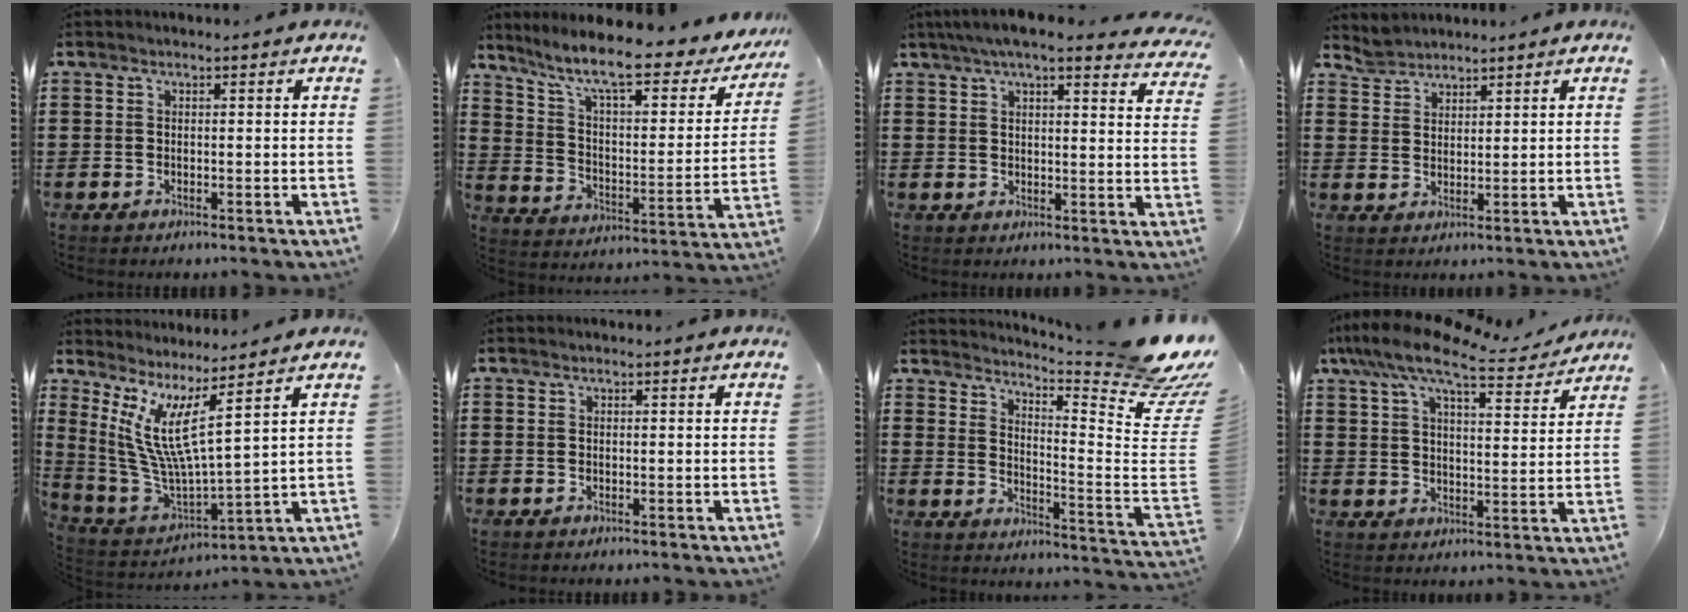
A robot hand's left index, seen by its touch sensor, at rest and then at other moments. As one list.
[{"total": 10.3, "force": [8.1, 1.0, 6.3], "torque": [-0.144, -0.053, 0.132]}, {"total": 5.6, "force": [4.8, 0.7, 3.0], "torque": [-0.072, -0.009, 0.085]}, {"total": 3.1, "force": [3.0, 0.9, -0.3], "torque": [-0.005, -0.002, 0.059]}, {"total": 8.5, "force": [4.4, 1.2, 7.2], "torque": [-0.177, -0.054, 0.071]}, {"total": 0.0}, {"total": 9.8, "force": [7.9, 0.9, 5.8], "torque": [-0.099, -0.075, 0.128]}, {"total": 10.8, "force": [8.6, 2.1, 6.1], "torque": [-0.132, -0.038, 0.146]}]